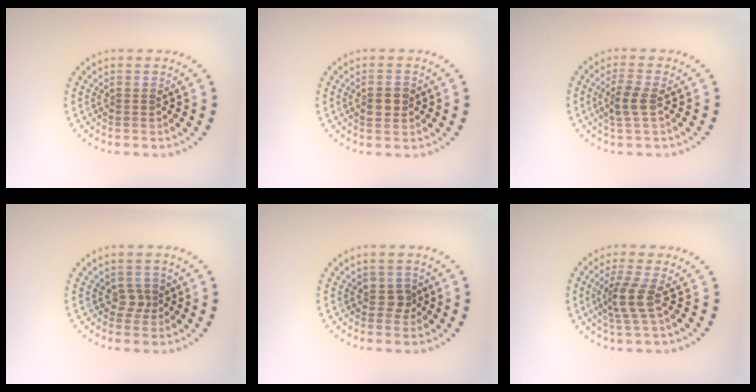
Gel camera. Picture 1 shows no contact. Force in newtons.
{"total": 2.4, "press": 2.4, "slide": 0.0}
{"total": 2.1, "press": 1.9, "slide": 0.7}
{"total": 1.4, "press": 1.2, "slide": 0.8}
{"total": 1.3, "press": 1.1, "slide": 0.7}
{"total": 2.7, "press": 2.0, "slide": 1.9}